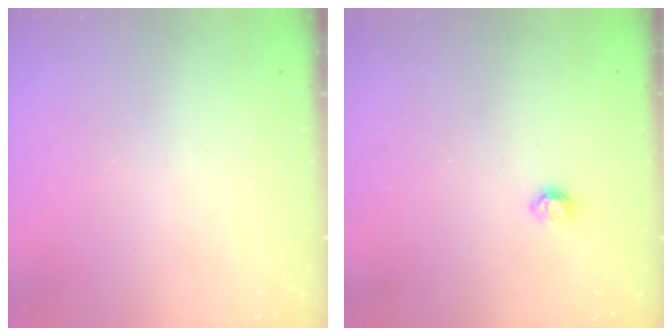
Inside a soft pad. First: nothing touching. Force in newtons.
{"total": 4.9, "press": 4.9, "slide": 0.8}